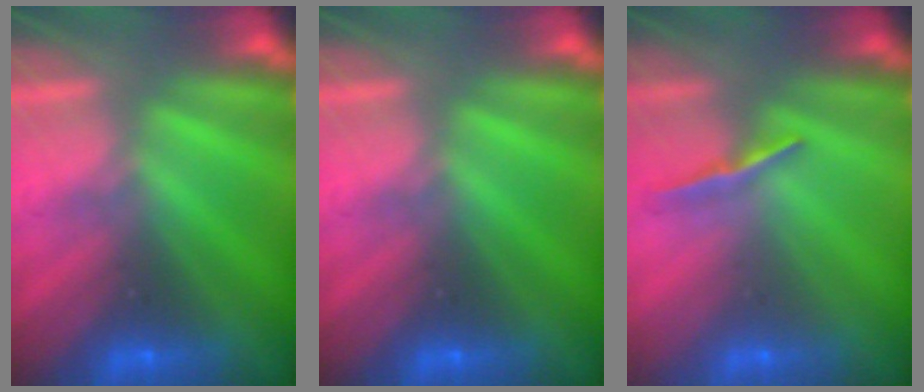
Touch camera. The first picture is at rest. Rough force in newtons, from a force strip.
{"total": 0.0}
{"total": 1.0}